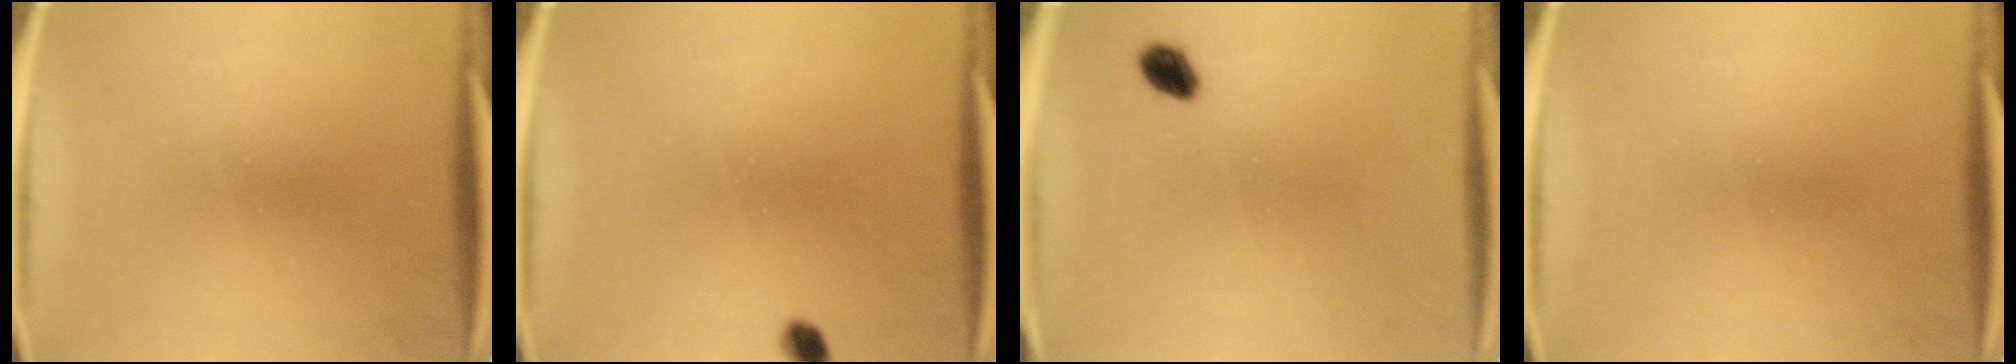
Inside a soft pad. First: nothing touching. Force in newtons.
{"total": 1.8}
{"total": 2.8}
{"total": 0.0}